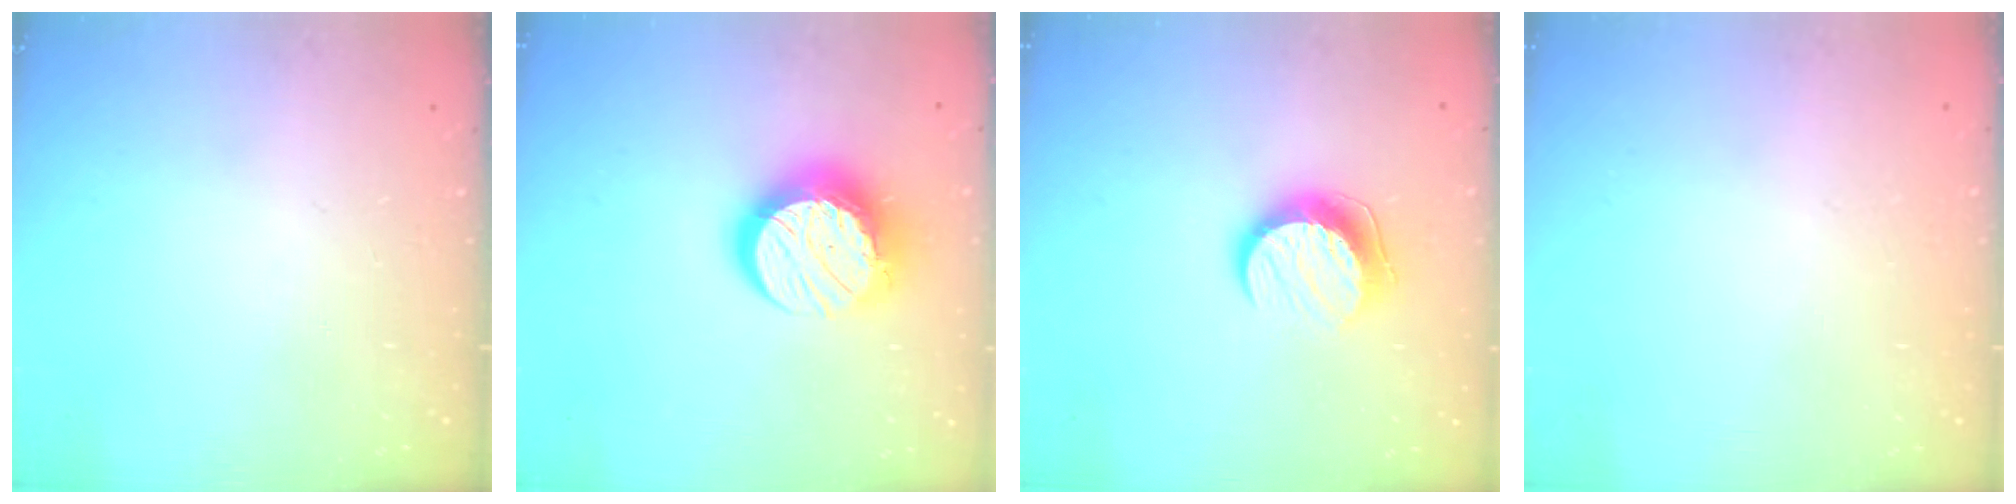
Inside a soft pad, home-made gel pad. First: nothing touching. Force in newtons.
{"total": 14.2, "press": 14.1, "slide": 1.4}
{"total": 9.8, "press": 9.8, "slide": 0.1}
{"total": 0.5, "press": 0.5, "slide": 0.1}